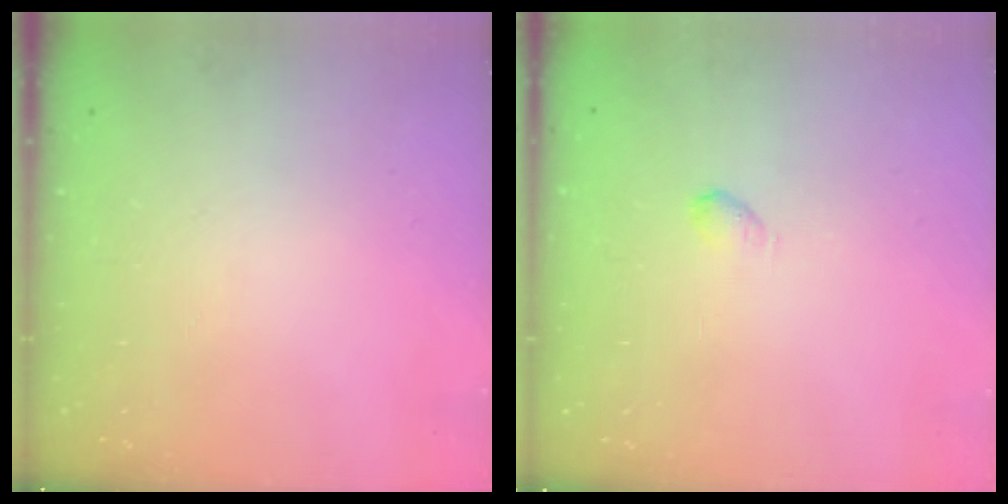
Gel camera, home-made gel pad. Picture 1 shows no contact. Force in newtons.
{"total": 2.9, "press": 2.9, "slide": 0.4}